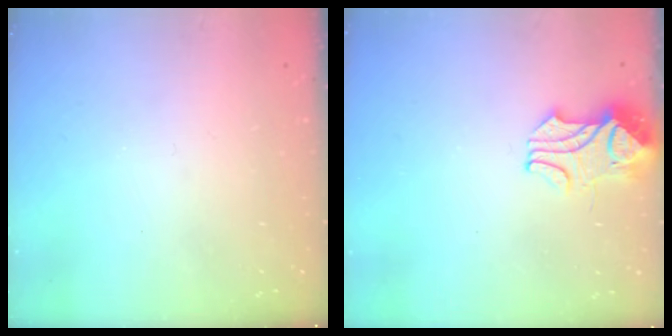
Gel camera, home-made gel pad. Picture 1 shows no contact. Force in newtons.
{"total": 2.4, "press": 2.2, "slide": 1.0}